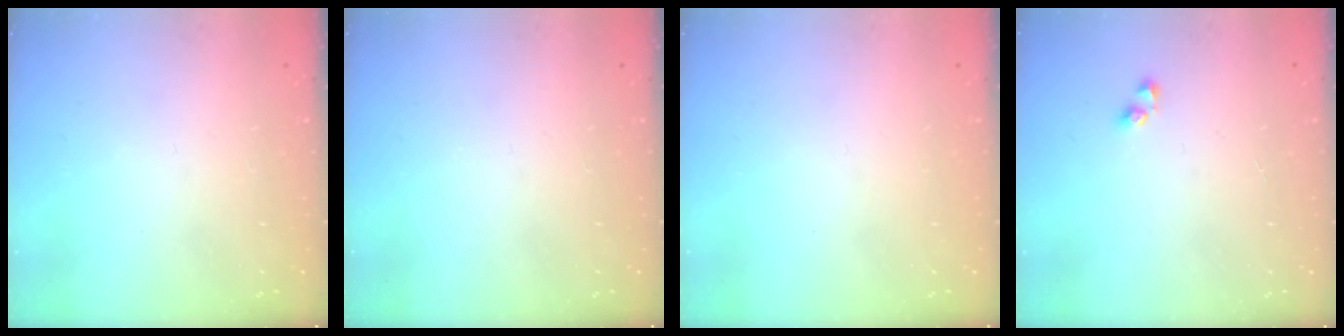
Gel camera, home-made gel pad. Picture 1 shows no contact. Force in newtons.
{"total": 0.0}
{"total": 0.0}
{"total": 2.9, "press": 2.9, "slide": 0.3}